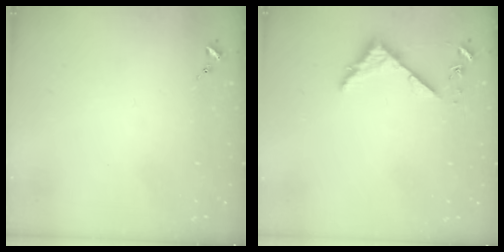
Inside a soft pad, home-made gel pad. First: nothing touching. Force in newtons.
{"total": 4.3, "press": 4.3, "slide": 0.4}